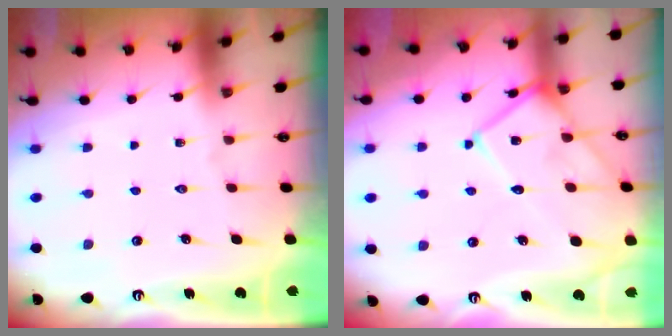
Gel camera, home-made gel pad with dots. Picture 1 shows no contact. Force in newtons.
{"total": 14.0, "press": 13.9, "slide": 1.3}